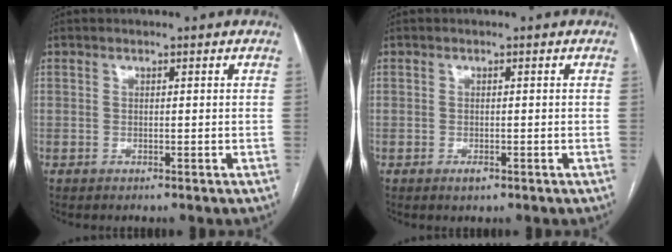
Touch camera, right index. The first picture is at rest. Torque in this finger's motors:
{"motor_torque": [-0.14, 0.06, -0.11, -0.05]}